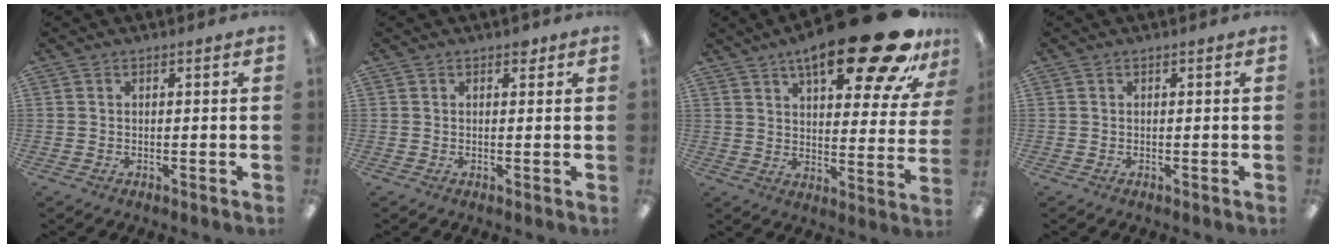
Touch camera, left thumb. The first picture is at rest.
{"total": 1.5, "force": [1.0, 0.9, 0.7], "torque": [0.002, -0.003, 0.013]}
{"total": 24.8, "force": [15.7, 7.3, 17.7], "torque": [-0.251, -0.094, 0.245]}
{"total": 0.0}